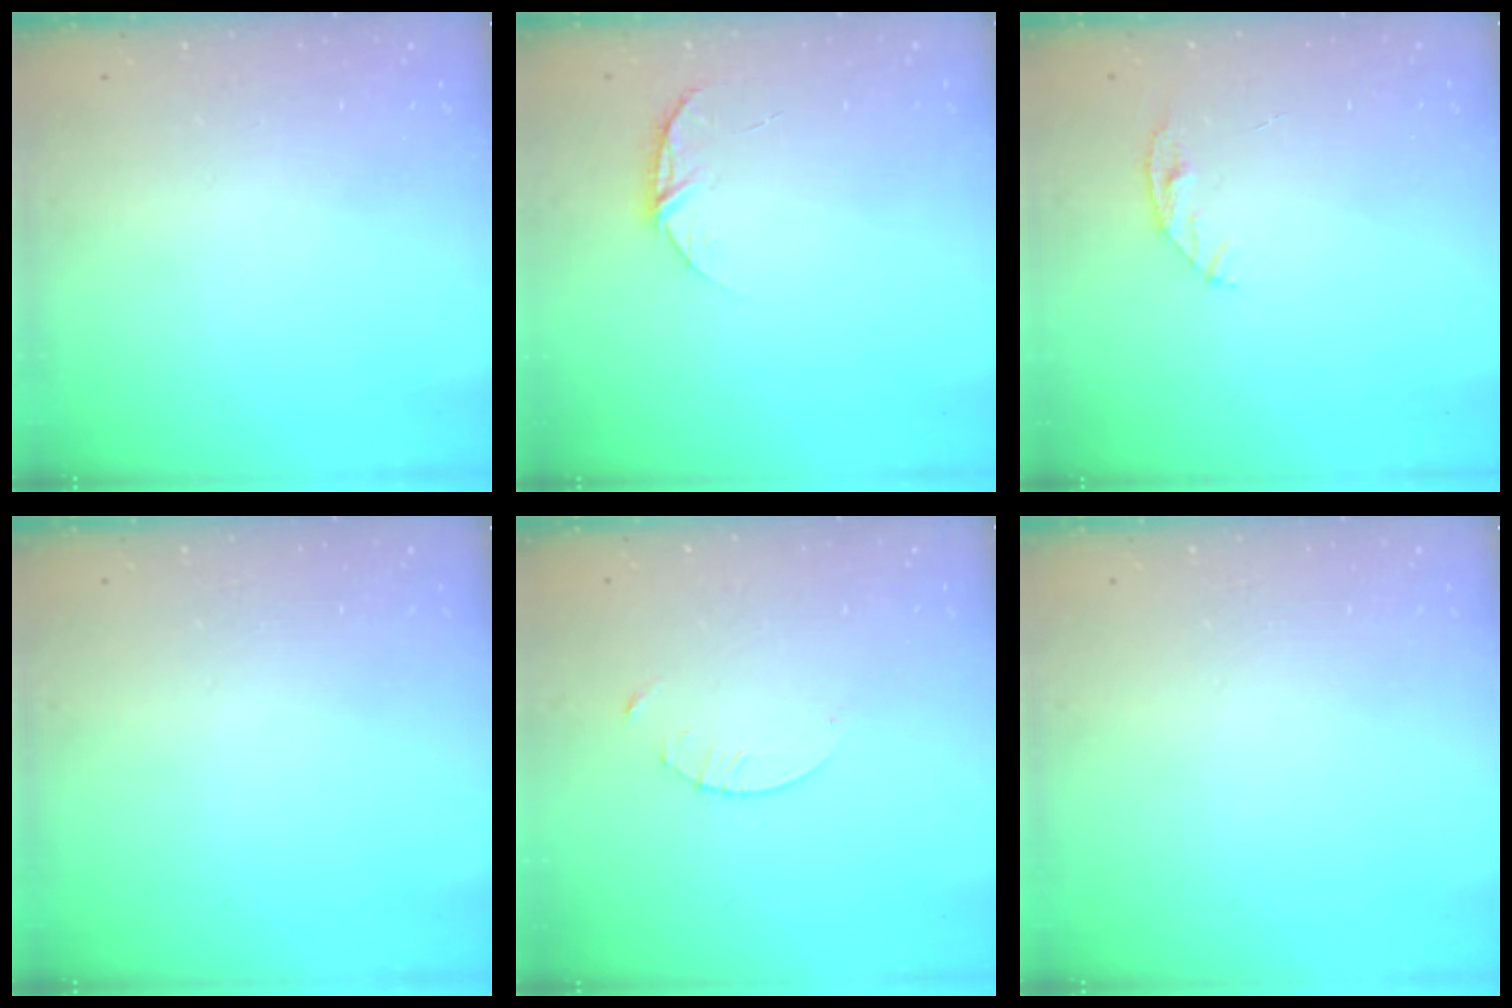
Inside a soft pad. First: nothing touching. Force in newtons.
{"total": 6.1, "press": 6.1, "slide": 0.7}
{"total": 4.8, "press": 4.8, "slide": 0.5}
{"total": 0.0}
{"total": 1.3, "press": 1.3, "slide": 0.2}
{"total": 0.0}